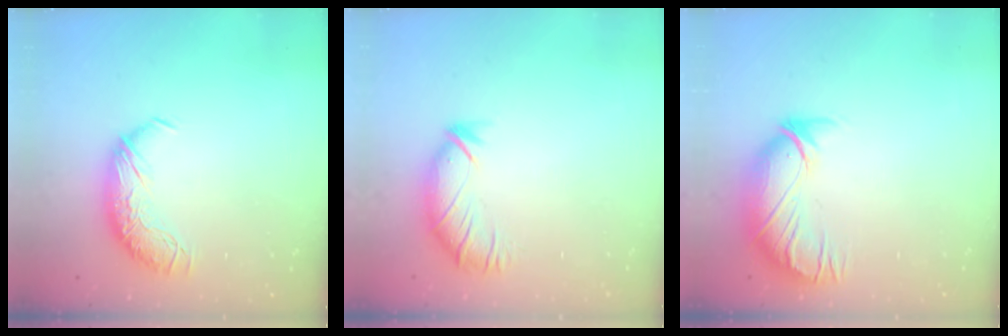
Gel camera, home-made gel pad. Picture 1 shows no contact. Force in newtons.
{"total": 3.0, "press": 2.5, "slide": 1.7}
{"total": 2.5, "press": 1.3, "slide": 2.1}